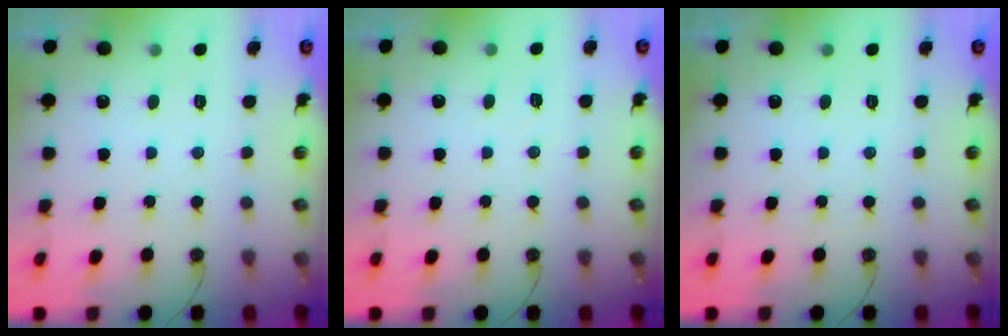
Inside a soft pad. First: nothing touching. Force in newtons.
{"total": 4.8, "press": 2.1, "slide": 4.4}
{"total": 0.0}